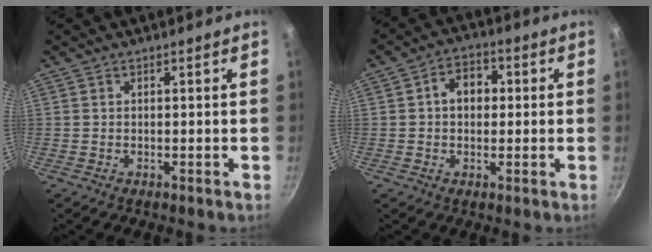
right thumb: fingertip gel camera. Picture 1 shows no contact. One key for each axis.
{"total": 6.4, "fx": 0.7, "fy": 4.9, "fz": 4.1, "tx": -0.033, "ty": 0.015, "tz": 0.002}